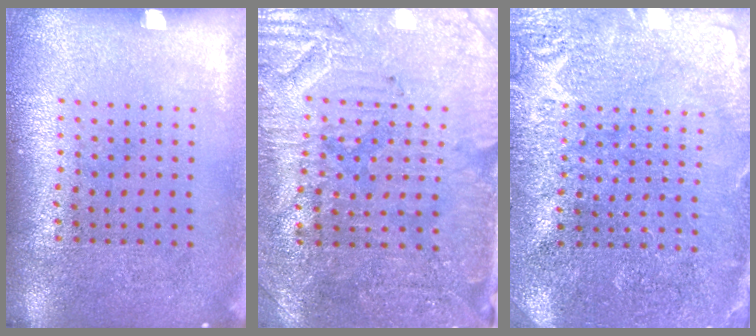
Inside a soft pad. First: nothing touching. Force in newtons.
{"total": 3.3, "press": 3.0, "slide": 1.3}
{"total": 2.8, "press": 2.8, "slide": 0.1}